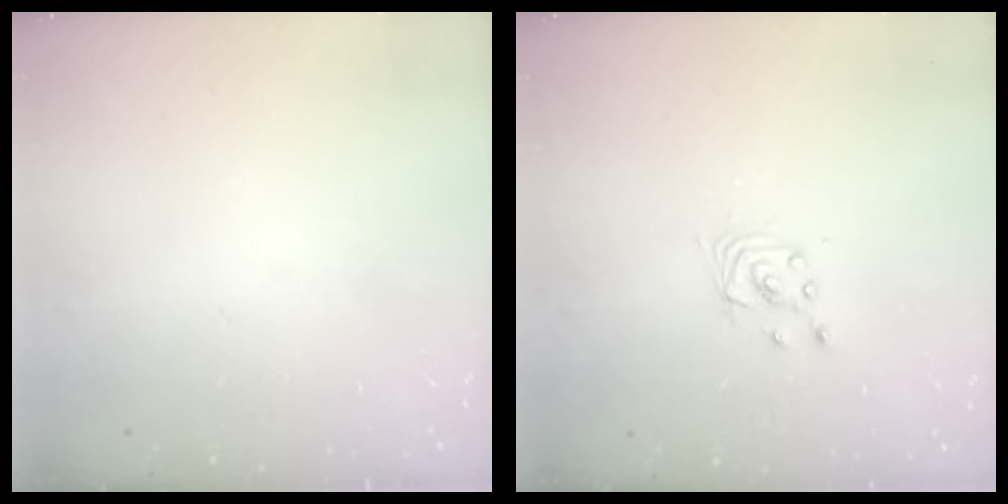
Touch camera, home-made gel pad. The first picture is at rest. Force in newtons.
{"total": 2.9, "press": 2.9, "slide": 0.1}